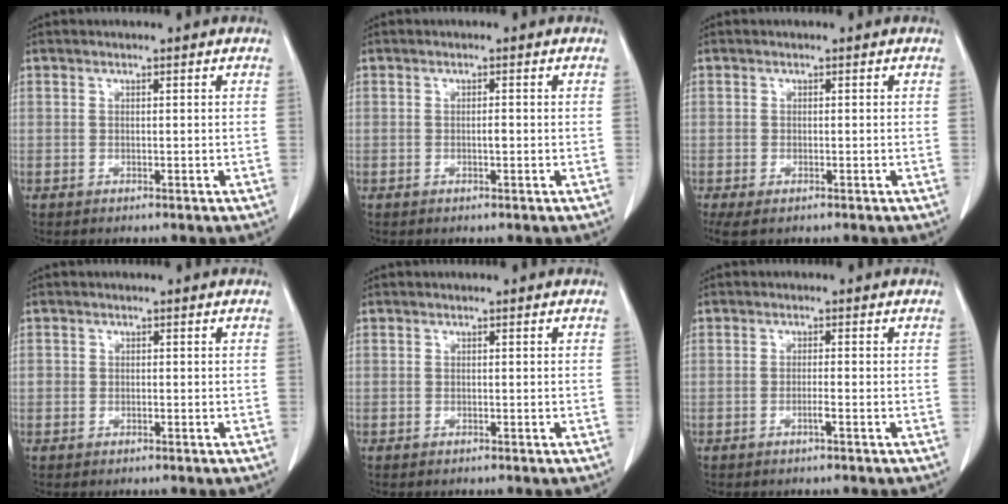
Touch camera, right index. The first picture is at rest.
{"total": 0.8, "force": [-0.1, 0.1, 0.8], "torque": [-0.014, 0.003, 0.001]}
{"total": 2.9, "force": [-1.8, 1.0, 2.0], "torque": [-0.038, -0.011, -0.029]}
{"total": 0.7, "force": [0.0, 0.7, 0.1], "torque": [0.004, 0.006, 0.001]}
{"total": 0.0}
{"total": 1.2, "force": [-0.5, -0.2, 1.0], "torque": [-0.019, 0.002, -0.009]}